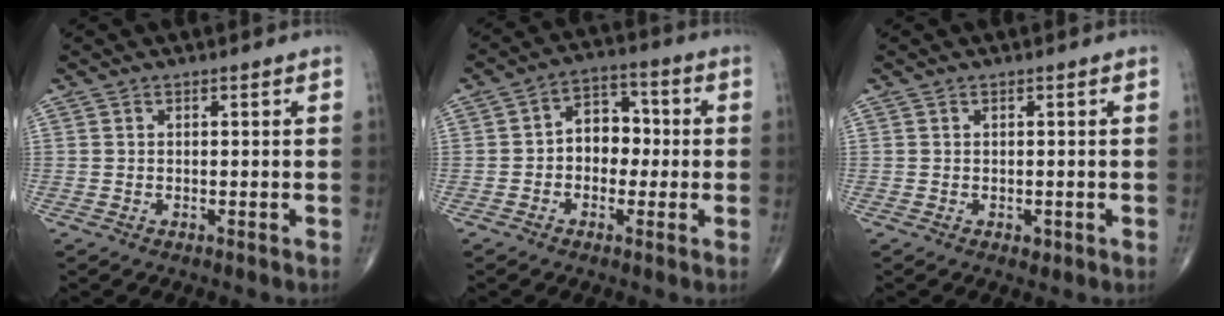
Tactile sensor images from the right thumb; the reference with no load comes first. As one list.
[{"total": 7.8, "force": [-0.4, 5.9, 5.2], "torque": [-0.044, 0.028, -0.019]}, {"total": 1.0, "force": [-0.3, 0.7, 0.7], "torque": [-0.003, 0.000, -0.004]}]